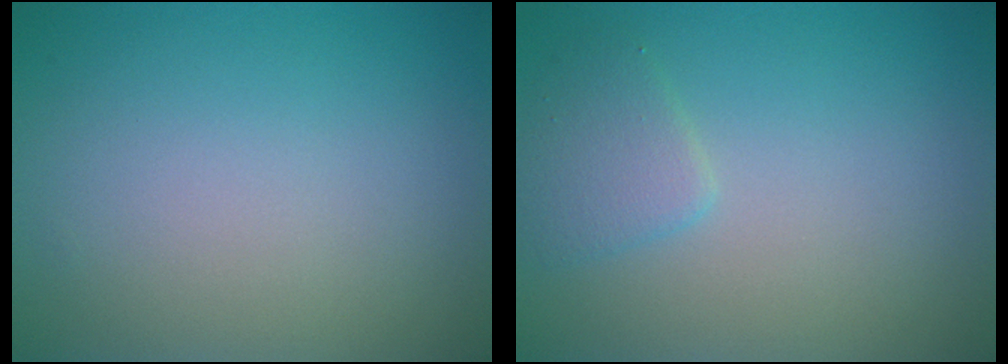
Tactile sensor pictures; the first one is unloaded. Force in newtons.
{"total": 2.0, "press": 2.0, "slide": 0.1}